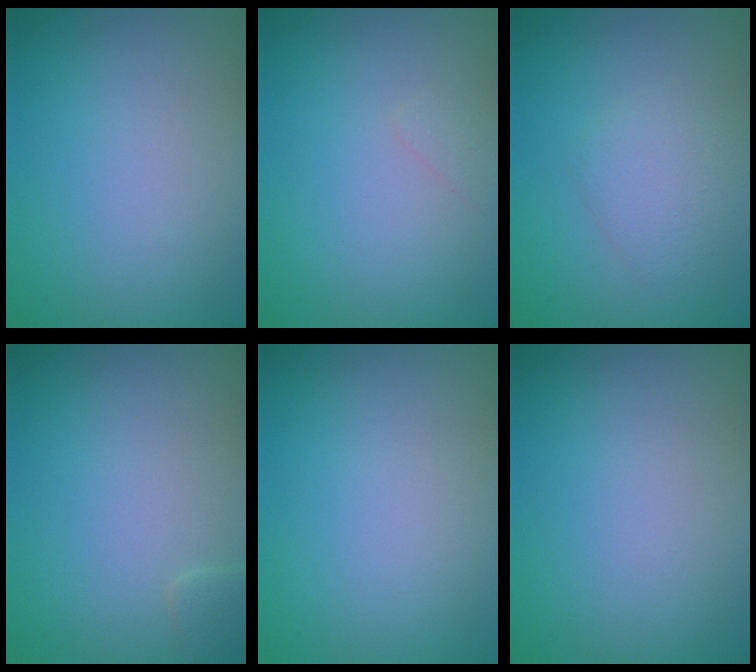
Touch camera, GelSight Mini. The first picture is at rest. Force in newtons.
{"total": 0.6, "press": 0.6, "slide": 0.1}
{"total": 2.4, "press": 2.4, "slide": 0.1}
{"total": 1.0, "press": 1.0, "slide": 0.1}
{"total": 0.0}
{"total": 0.0}